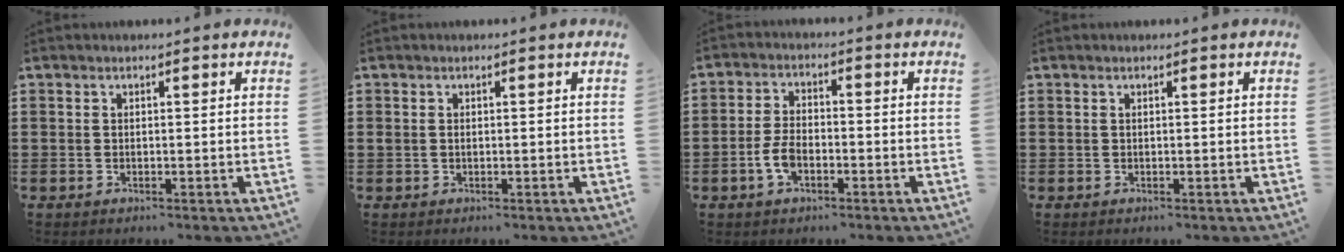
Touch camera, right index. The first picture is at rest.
{"total": 0.7, "force": [0.1, 0.6, 0.5], "torque": [-0.011, 0.003, 0.001]}
{"total": 4.5, "force": [-1.5, 2.4, 3.5], "torque": [-0.090, -0.003, -0.034]}
{"total": 0.0}